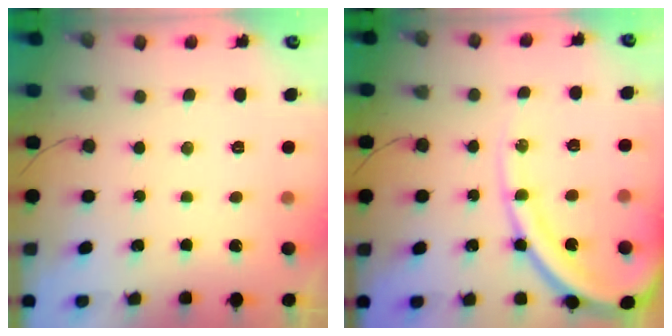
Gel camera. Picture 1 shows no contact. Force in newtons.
{"total": 15.8, "press": 15.7, "slide": 1.5}